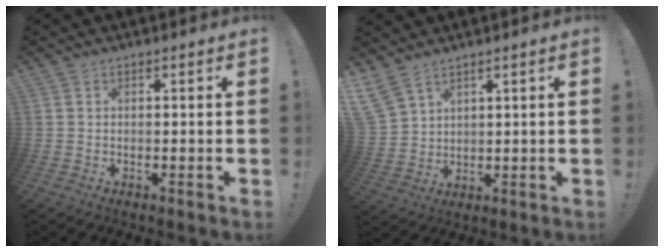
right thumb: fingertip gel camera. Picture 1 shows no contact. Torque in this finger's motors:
{"motor_torque": [-0.39, 2.07, 1.51, 1.26, 0.48]}